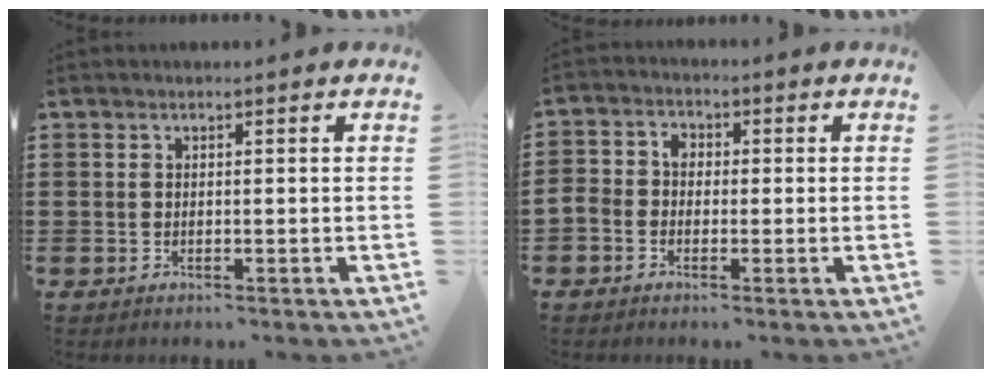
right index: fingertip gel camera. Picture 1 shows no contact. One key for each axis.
{"total": 2.6, "fx": -1.6, "fy": 1.9, "fz": 0.8, "tx": -0.031, "ty": 0.007, "tz": -0.040}